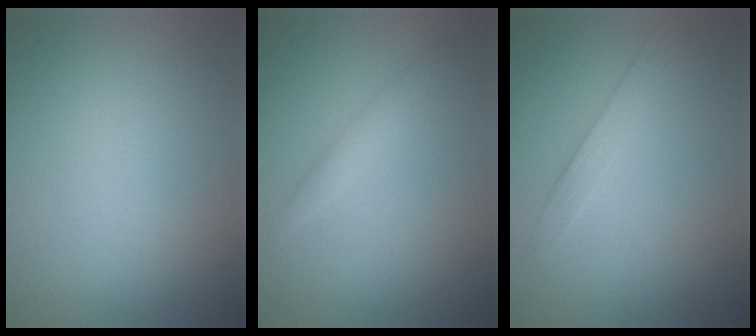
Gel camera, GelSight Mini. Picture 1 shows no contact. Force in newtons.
{"total": 1.4, "press": 1.4, "slide": 0.1}
{"total": 1.7, "press": 1.7, "slide": 0.1}